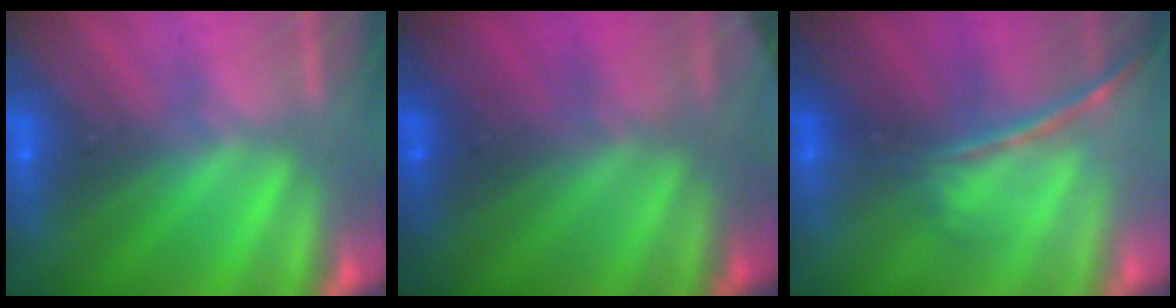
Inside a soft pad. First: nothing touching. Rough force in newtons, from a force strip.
{"total": 2.8}
{"total": 1.7}